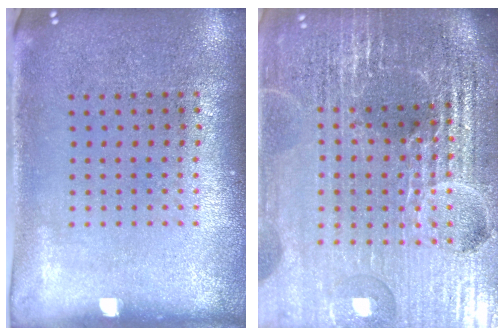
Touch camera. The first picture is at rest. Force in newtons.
{"total": 6.7, "press": 5.8, "slide": 3.2}